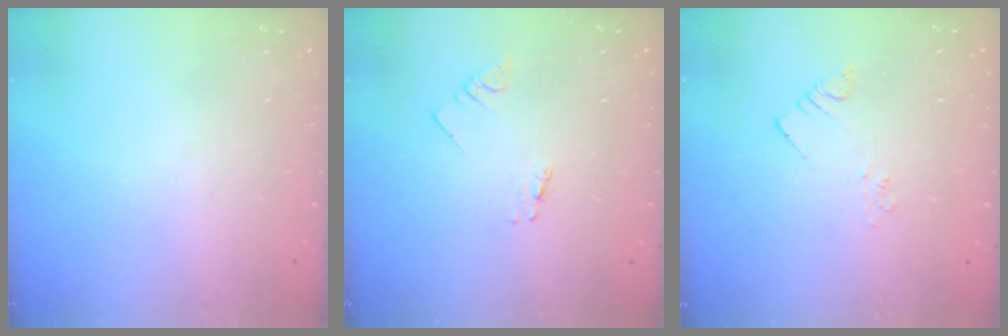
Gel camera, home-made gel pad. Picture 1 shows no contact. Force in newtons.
{"total": 0.7, "press": 0.7, "slide": 0.1}
{"total": 2.1, "press": 2.1, "slide": 0.3}